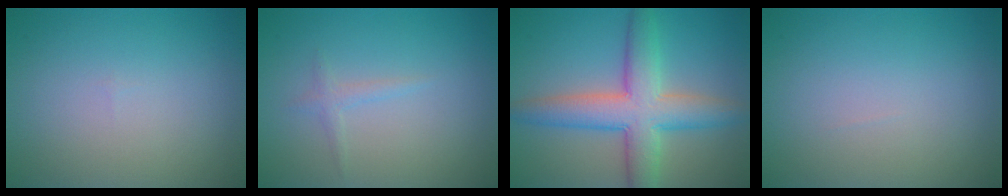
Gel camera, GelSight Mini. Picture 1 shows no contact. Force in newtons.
{"total": 1.0, "press": 1.0, "slide": 0.1}
{"total": 7.3, "press": 7.3, "slide": 0.3}
{"total": 0.0}